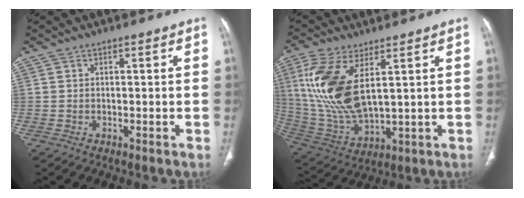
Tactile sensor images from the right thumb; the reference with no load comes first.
{"total": 17.0, "force": [4.9, 7.5, 14.4], "torque": [-0.312, -0.022, 0.112]}